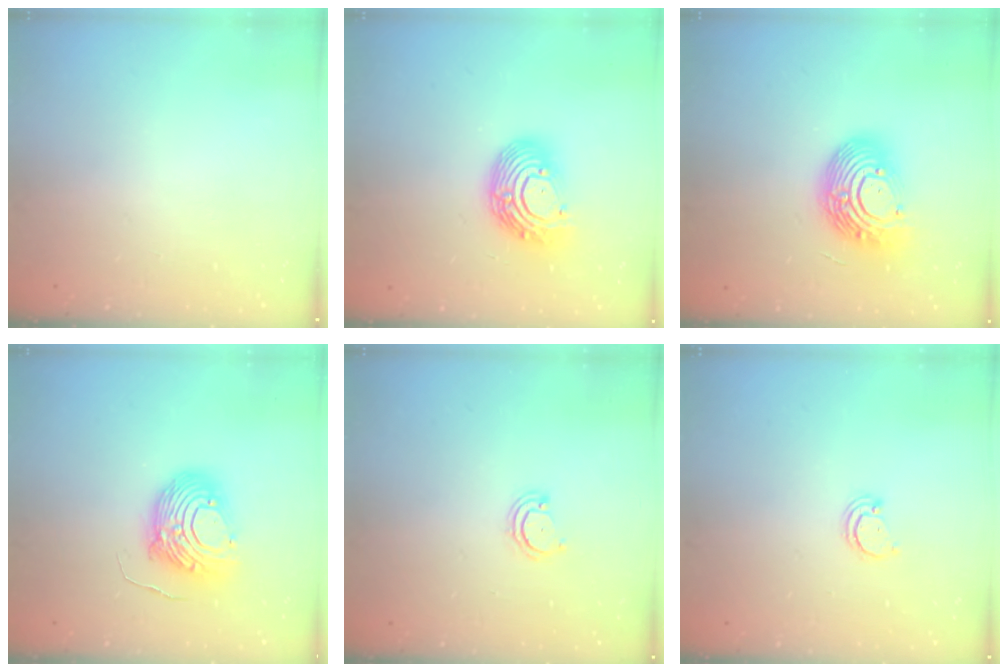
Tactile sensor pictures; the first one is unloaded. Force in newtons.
{"total": 13.2, "press": 13.2, "slide": 0.8}
{"total": 15.1, "press": 15.1, "slide": 1.4}
{"total": 12.2, "press": 12.1, "slide": 0.9}
{"total": 3.1, "press": 3.0, "slide": 0.4}
{"total": 2.2, "press": 2.2, "slide": 0.1}